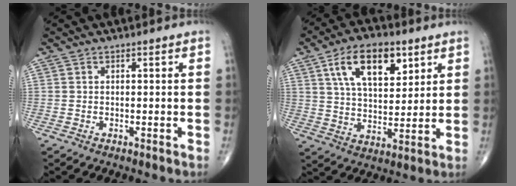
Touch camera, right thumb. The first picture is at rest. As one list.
[{"total": 14.5, "force": [6.5, 7.5, 10.5], "torque": [-0.149, -0.021, 0.116]}]